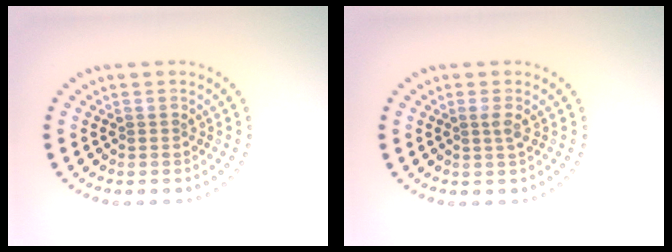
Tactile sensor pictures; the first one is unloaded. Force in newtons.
{"total": 0.9, "press": 0.7, "slide": 0.4}